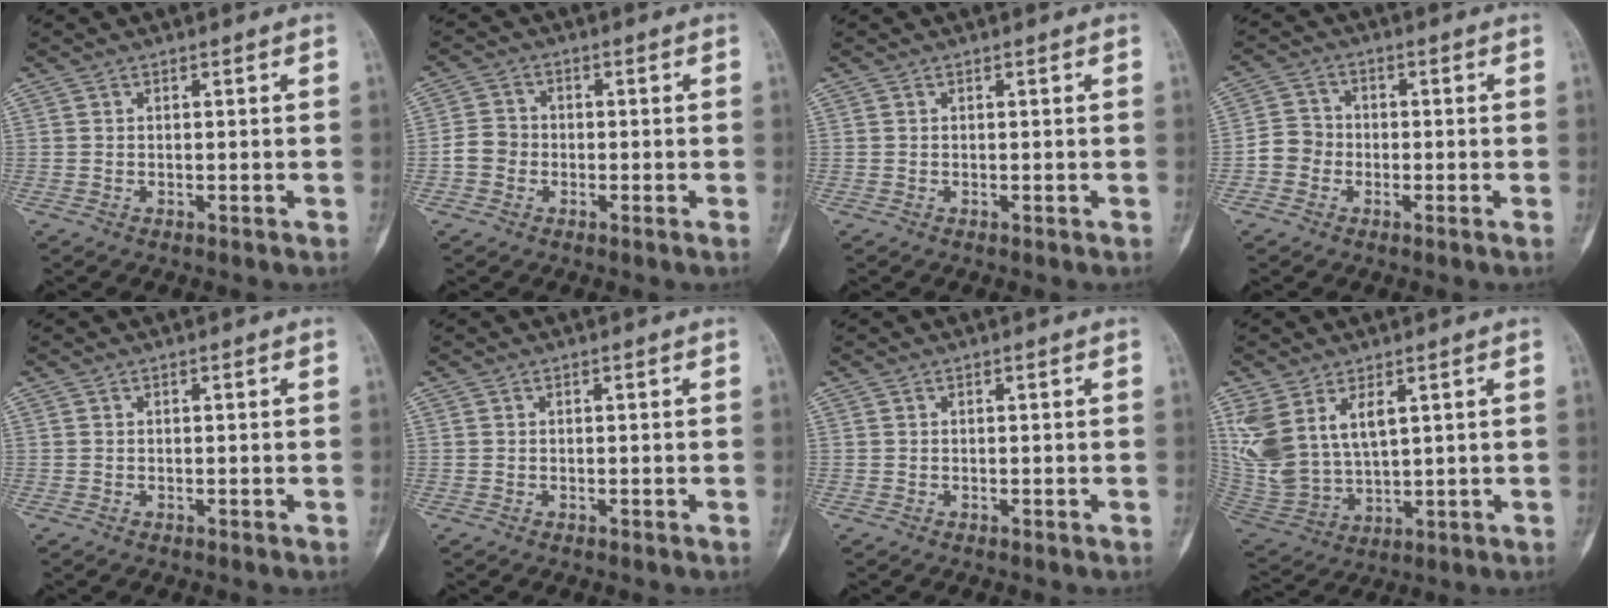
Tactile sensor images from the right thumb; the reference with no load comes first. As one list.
[{"total": 3.8, "force": [-1.2, 3.1, 1.9], "torque": [-0.027, 0.011, -0.033]}, {"total": 0.0}, {"total": 4.3, "force": [-1.6, 3.6, 1.7], "torque": [-0.017, 0.014, -0.042]}, {"total": 0.0}, {"total": 0.0}, {"total": 0.0}, {"total": 13.1, "force": [5.4, 7.5, 9.2], "torque": [-0.188, -0.017, 0.132]}]